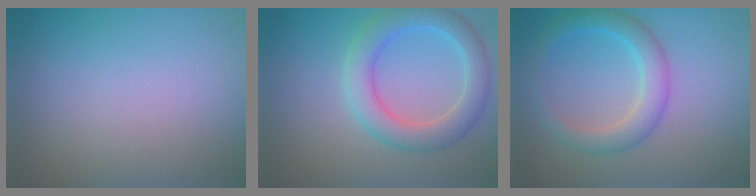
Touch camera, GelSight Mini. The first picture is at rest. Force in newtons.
{"total": 3.6, "press": 3.6, "slide": 0.3}
{"total": 3.4, "press": 3.4, "slide": 0.1}